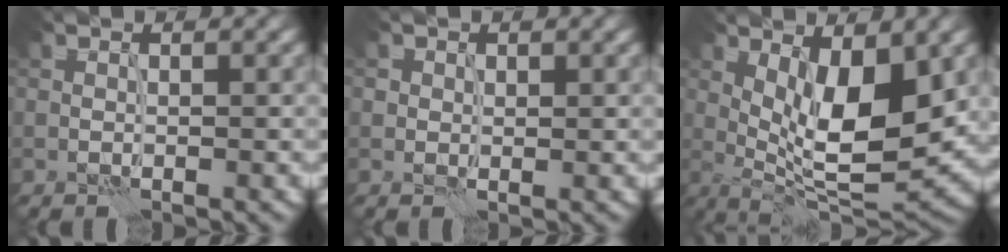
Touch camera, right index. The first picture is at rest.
{"total": 0.9, "force": [0.4, 0.7, 0.2], "torque": [0.001, -0.002, 0.008]}
{"total": 9.0, "force": [1.7, 3.0, 8.4], "torque": [-0.135, -0.011, 0.031]}